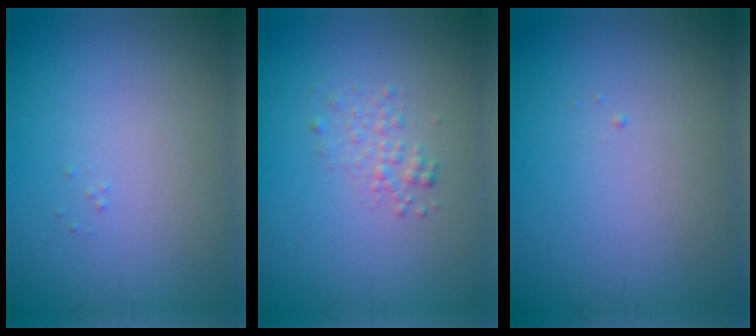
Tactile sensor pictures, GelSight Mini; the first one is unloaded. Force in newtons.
{"total": 1.4, "press": 1.4, "slide": 0.1}
{"total": 0.0}